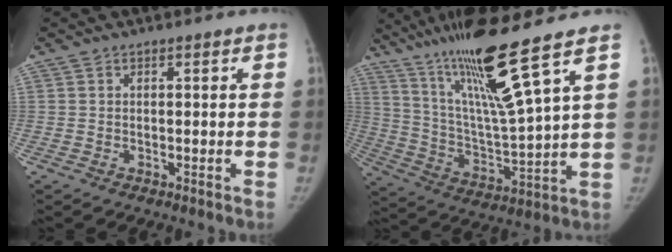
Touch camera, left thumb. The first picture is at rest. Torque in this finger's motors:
{"motor_torque": [0.92, -0.69, 1.41, -1.35, 0.41]}